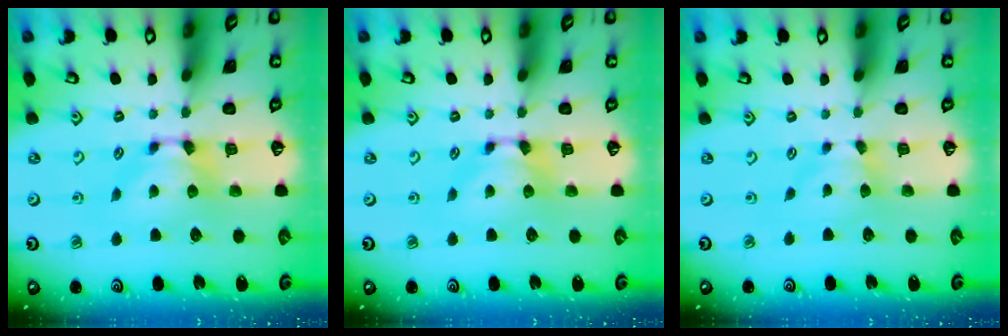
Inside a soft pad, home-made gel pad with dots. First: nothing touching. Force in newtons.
{"total": 0.0}
{"total": 1.5, "press": 1.5, "slide": 0.2}